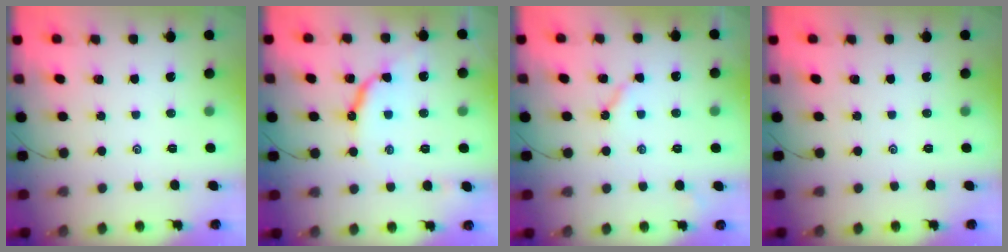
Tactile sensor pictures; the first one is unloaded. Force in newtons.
{"total": 10.0, "press": 10.0, "slide": 0.8}
{"total": 4.3, "press": 4.2, "slide": 0.6}
{"total": 0.0}